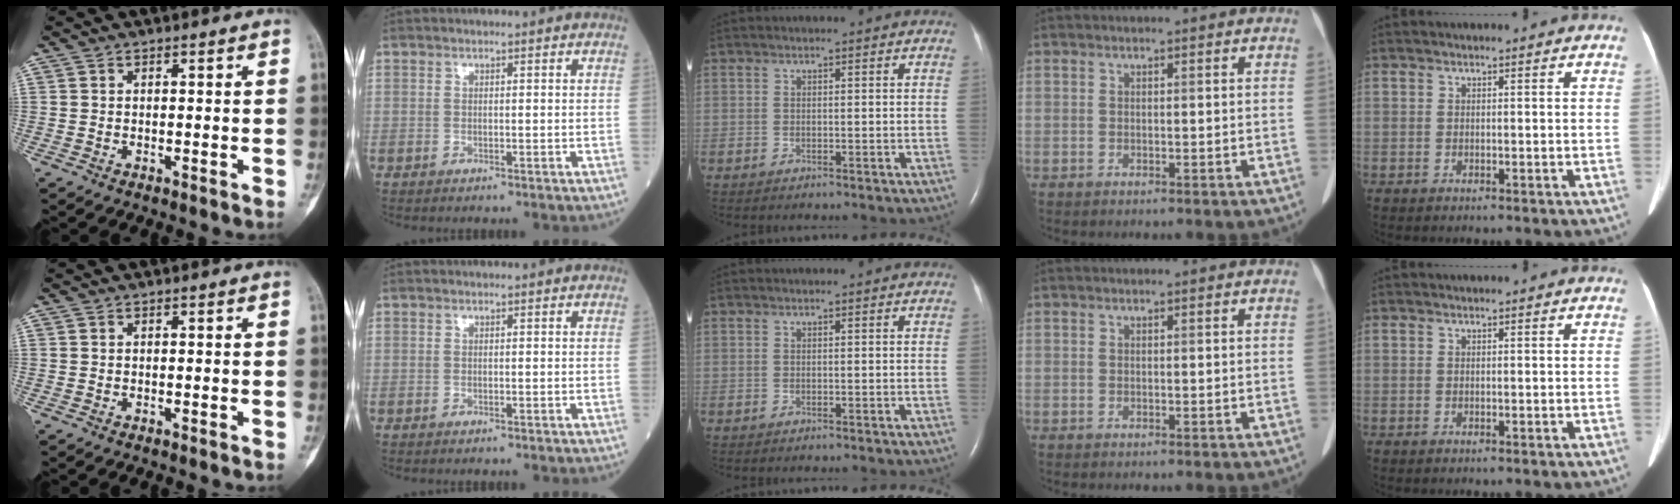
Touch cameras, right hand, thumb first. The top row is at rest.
{}